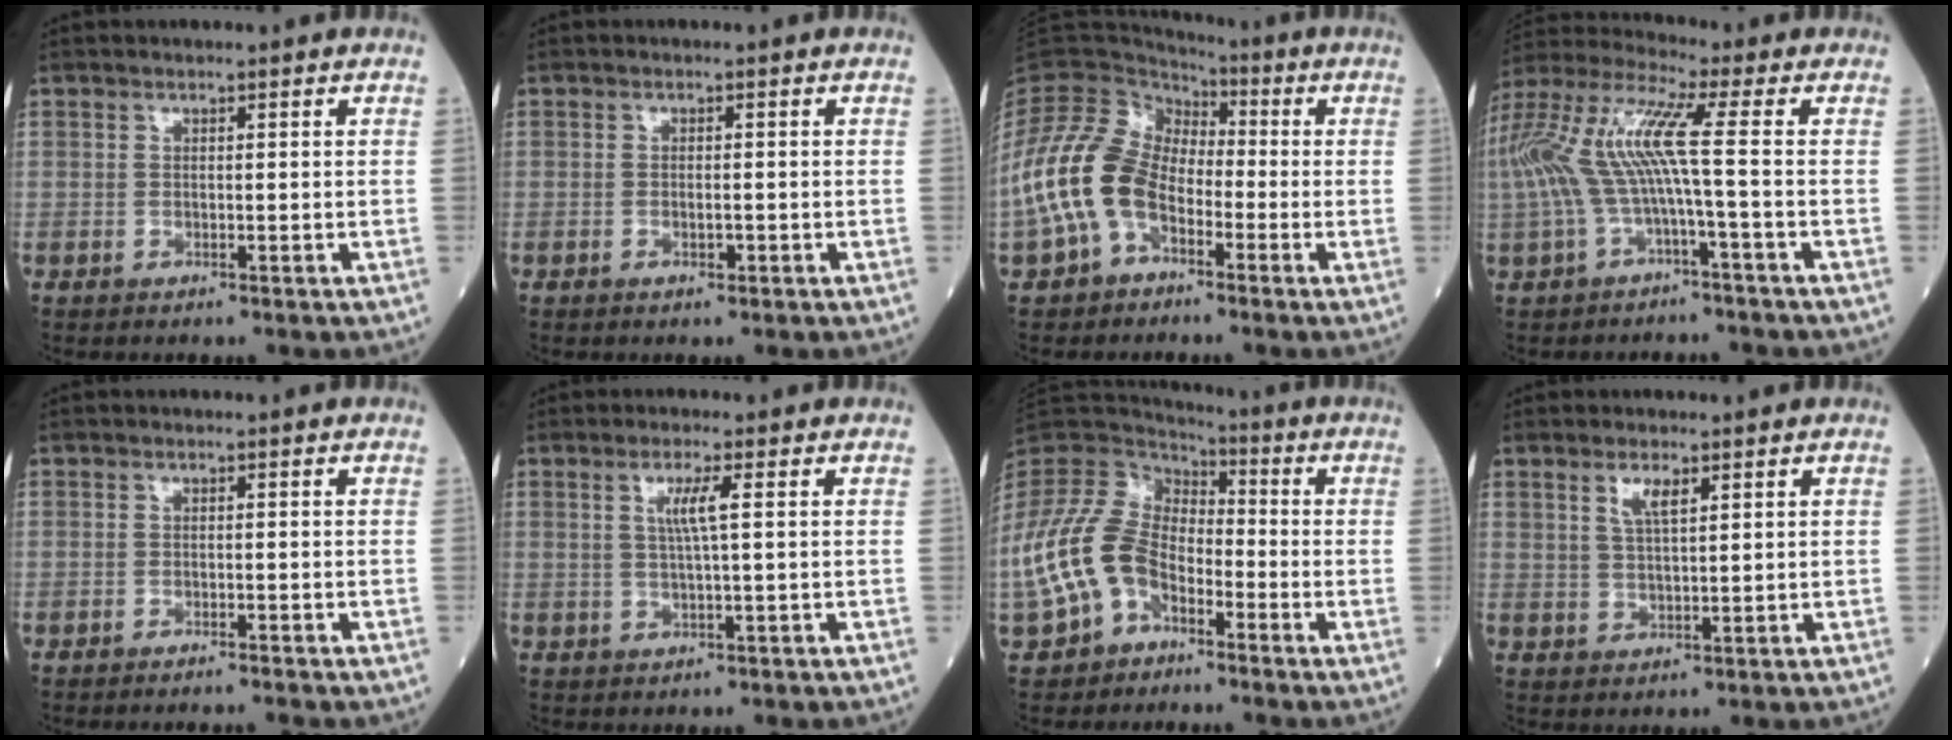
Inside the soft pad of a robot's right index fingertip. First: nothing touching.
{"total": 1.1, "force": [-0.5, 0.4, 0.8], "torque": [-0.018, -0.001, -0.007]}
{"total": 11.0, "force": [-3.7, 7.4, 7.3], "torque": [-0.181, 0.024, -0.077]}
{"total": 10.9, "force": [-1.2, 0.7, 10.8], "torque": [-0.246, 0.040, -0.030]}
{"total": 1.9, "force": [-1.8, -0.4, 0.4], "torque": [-0.005, -0.001, -0.023]}
{"total": 3.3, "force": [0.8, -0.4, 3.2], "torque": [-0.065, 0.001, 0.016]}
{"total": 13.2, "force": [-5.7, 8.5, 8.3], "torque": [-0.198, 0.018, -0.115]}
{"total": 3.1, "force": [1.7, 0.8, 2.5], "torque": [-0.052, 0.003, 0.036]}